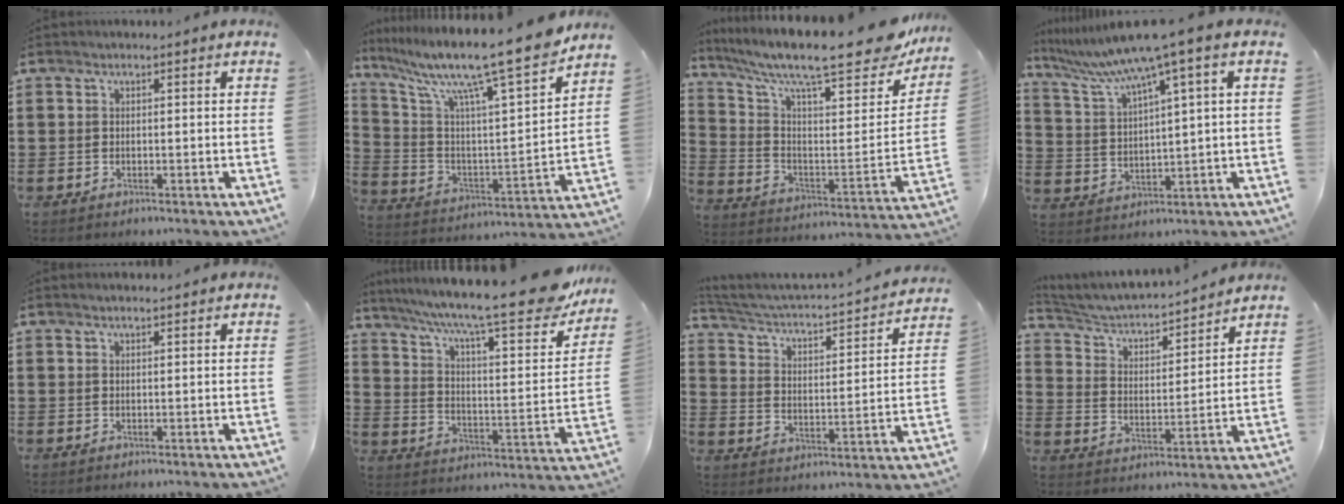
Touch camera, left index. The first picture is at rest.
{"total": 13.5, "force": [10.9, 0.3, 7.9], "torque": [-0.166, -0.081, 0.170]}
{"total": 11.8, "force": [9.8, 1.7, 6.3], "torque": [-0.131, -0.083, 0.158]}
{"total": 8.3, "force": [5.6, -0.3, 6.2], "torque": [-0.146, -0.039, 0.089]}
{"total": 0.9, "force": [0.9, 0.0, 0.4], "torque": [-0.008, -0.002, 0.017]}
{"total": 13.3, "force": [9.7, 1.8, 8.9], "torque": [-0.166, -0.060, 0.153]}
{"total": 2.5, "force": [2.1, 0.6, 1.3], "torque": [-0.044, -0.030, 0.021]}
{"total": 4.1, "force": [3.9, 0.7, 1.2], "torque": [-0.045, -0.034, 0.056]}